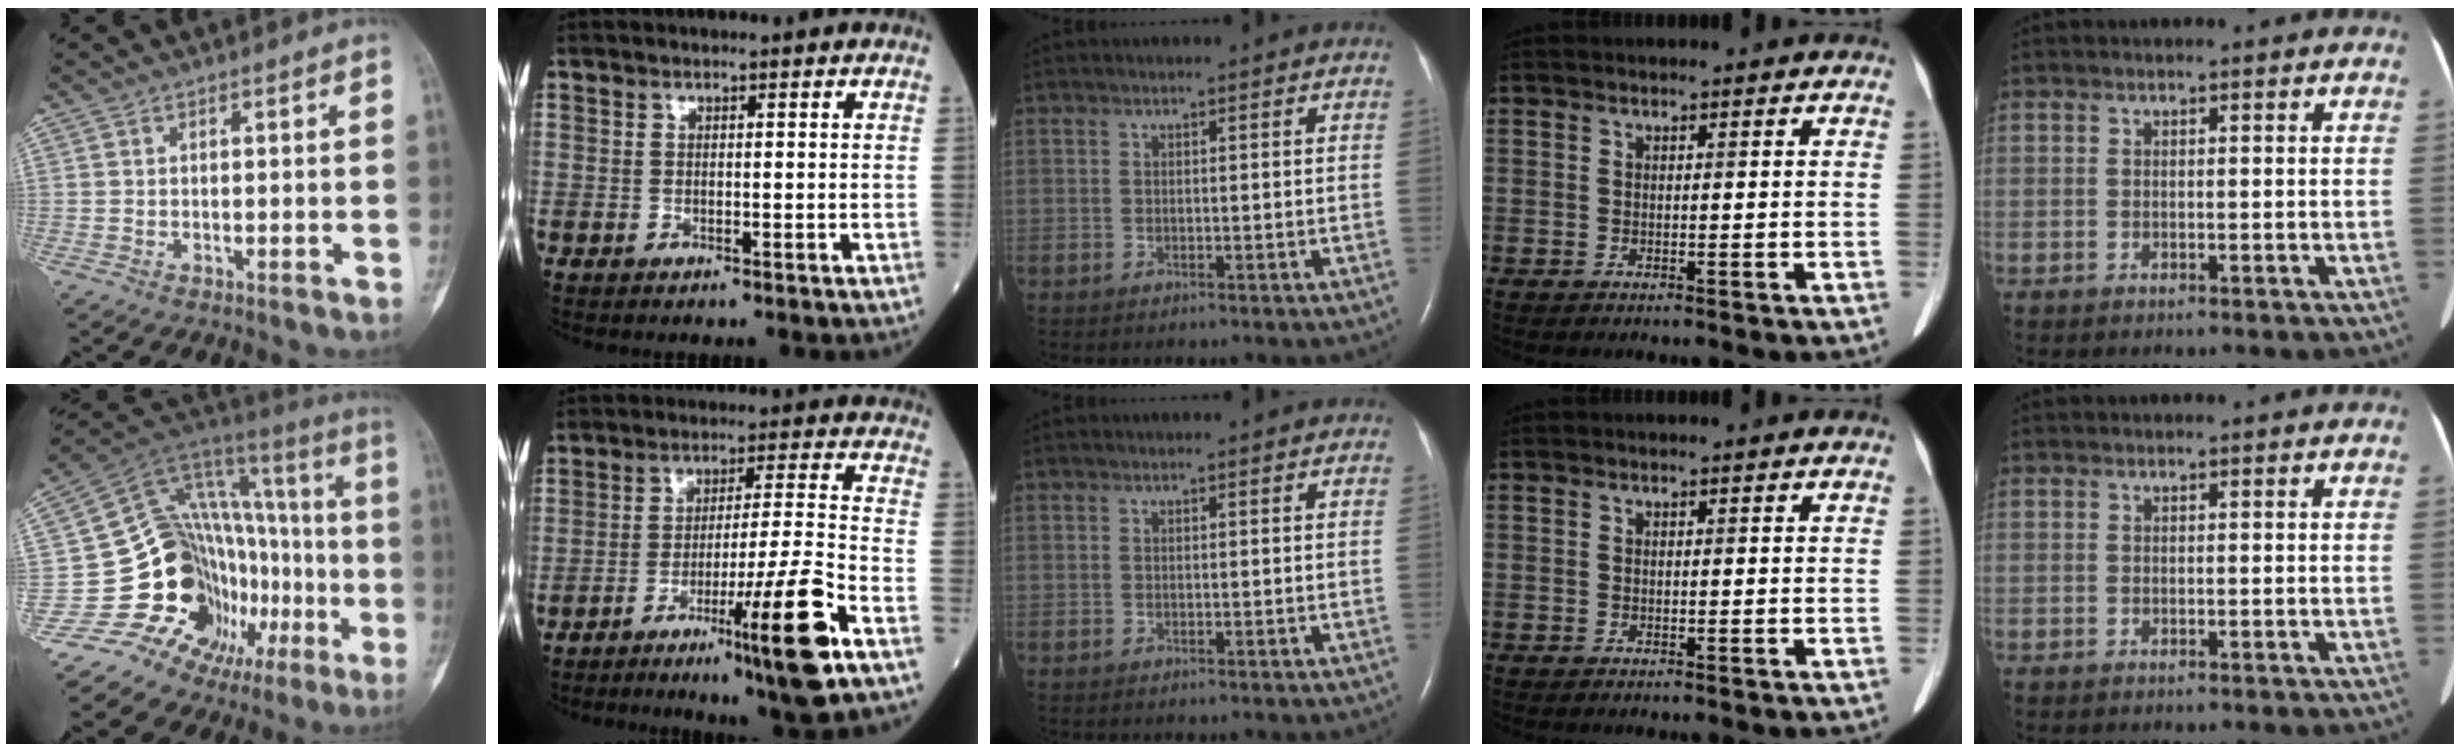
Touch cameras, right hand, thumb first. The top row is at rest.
{"thumb": {"total": 28.4, "force": [-9.6, 18.7, 19.1], "torque": [-0.231, 0.124, -0.138]}, "index": {"total": 13.6, "force": [-7.3, -1.4, 11.4], "torque": [-0.188, -0.021, -0.119]}}